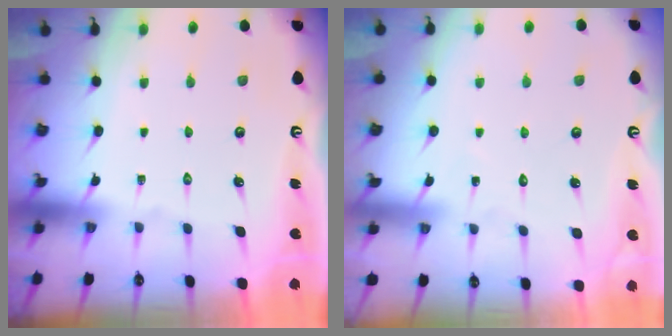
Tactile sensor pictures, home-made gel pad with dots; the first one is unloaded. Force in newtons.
{"total": 5.3, "press": 5.3, "slide": 0.5}